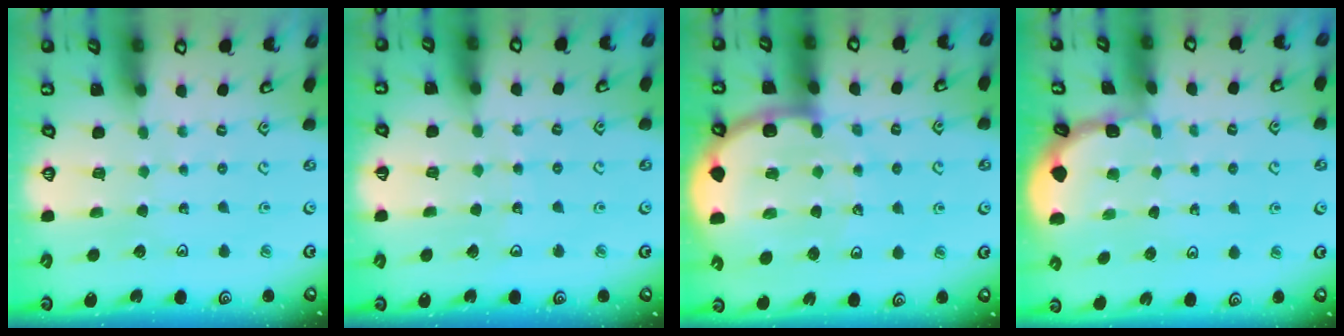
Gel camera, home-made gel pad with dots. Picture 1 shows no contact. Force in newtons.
{"total": 4.2, "press": 4.1, "slide": 0.5}
{"total": 11.4, "press": 10.9, "slide": 3.2}
{"total": 1.1, "press": 1.1, "slide": 0.1}